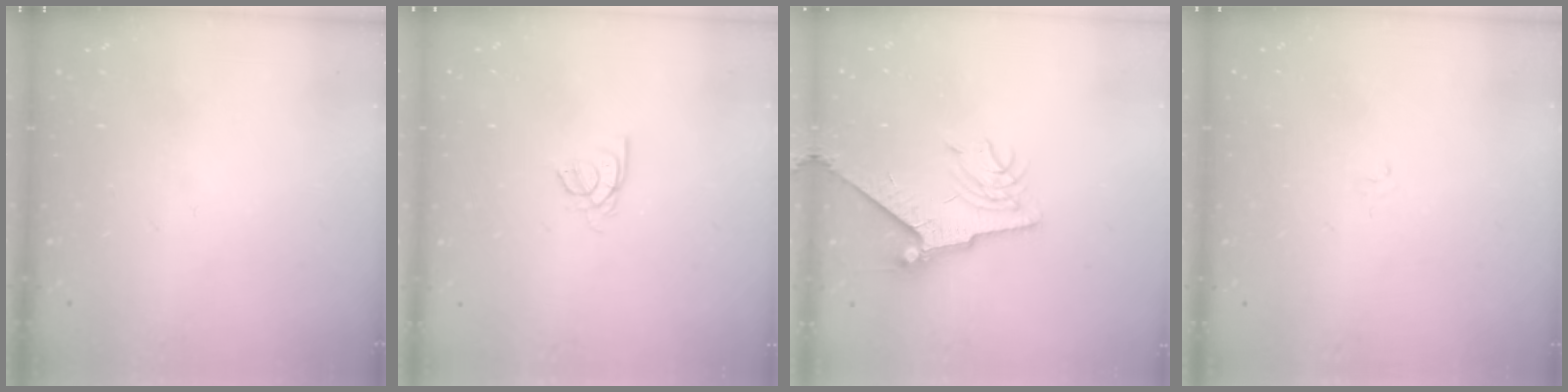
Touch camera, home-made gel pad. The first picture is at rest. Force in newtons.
{"total": 2.4, "press": 2.4, "slide": 0.4}
{"total": 7.8, "press": 7.7, "slide": 0.9}
{"total": 1.2, "press": 1.2, "slide": 0.4}